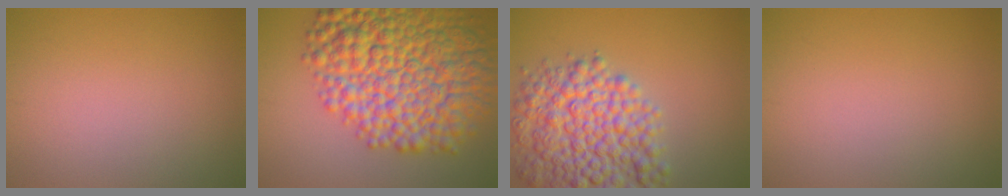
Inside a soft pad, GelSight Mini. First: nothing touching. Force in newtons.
{"total": 13.4, "press": 13.4, "slide": 0.0}
{"total": 9.6, "press": 9.6, "slide": 0.3}
{"total": 0.0}